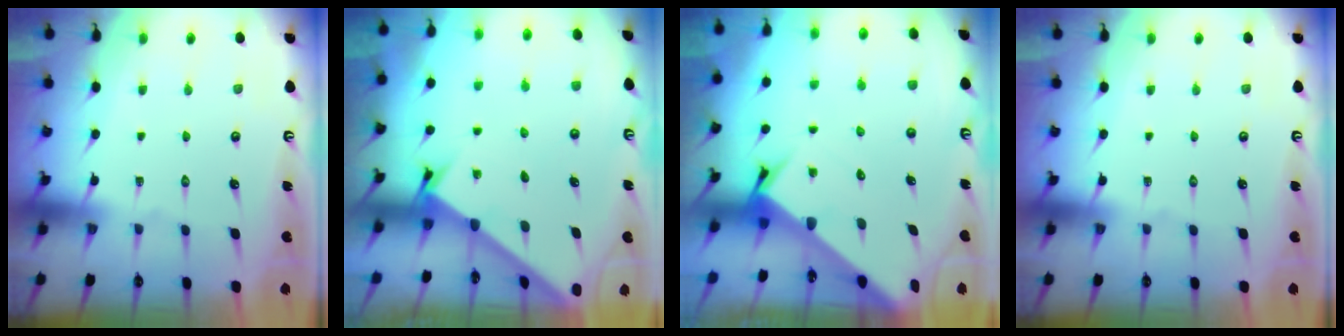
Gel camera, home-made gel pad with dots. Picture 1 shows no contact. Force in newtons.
{"total": 1.8, "press": 1.8, "slide": 0.2}
{"total": 3.4, "press": 3.4, "slide": 0.1}
{"total": 0.0}